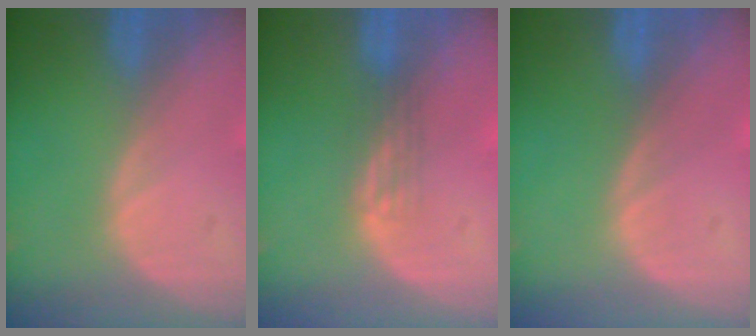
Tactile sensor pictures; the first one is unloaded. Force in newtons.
{"total": 2.1, "press": 1.6, "slide": 1.3}
{"total": 0.0}